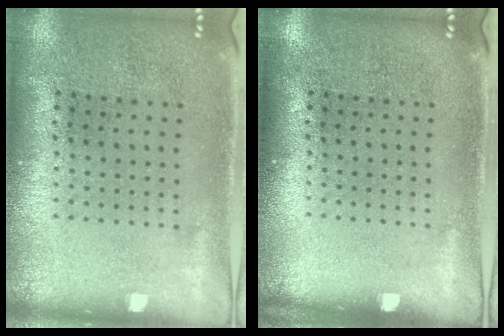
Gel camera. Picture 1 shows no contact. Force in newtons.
{"total": 0.0}